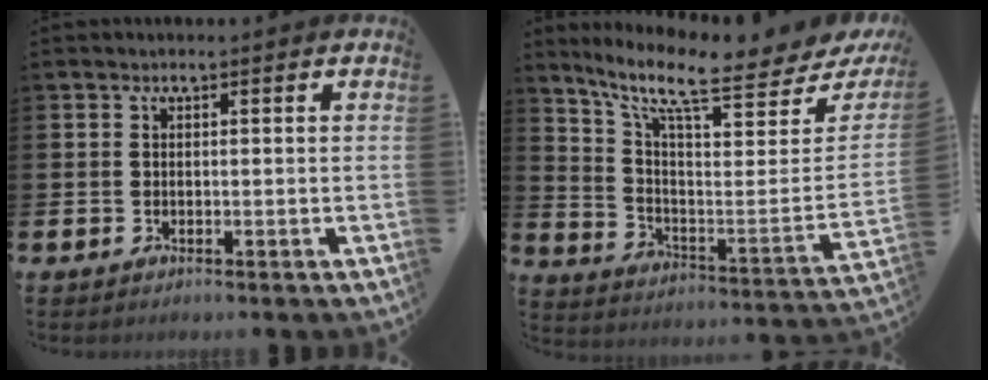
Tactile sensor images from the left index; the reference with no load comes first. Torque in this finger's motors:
{"motor_torque": [0.58, -1.56, 0.71, 0.21]}